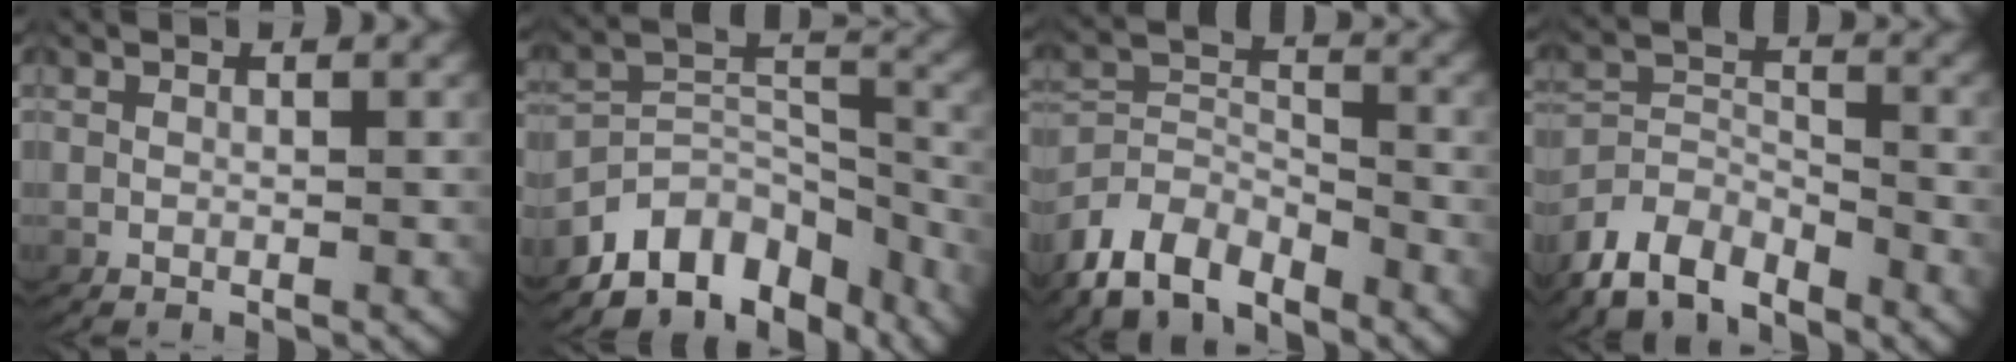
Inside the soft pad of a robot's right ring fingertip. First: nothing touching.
{"total": 10.9, "force": [-6.4, 6.9, 5.6], "torque": [-0.083, -0.037, -0.094]}
{"total": 8.5, "force": [-4.9, 6.1, 3.3], "torque": [-0.078, -0.039, -0.078]}
{"total": 7.3, "force": [-4.5, 5.0, 2.8], "torque": [-0.070, -0.035, -0.072]}